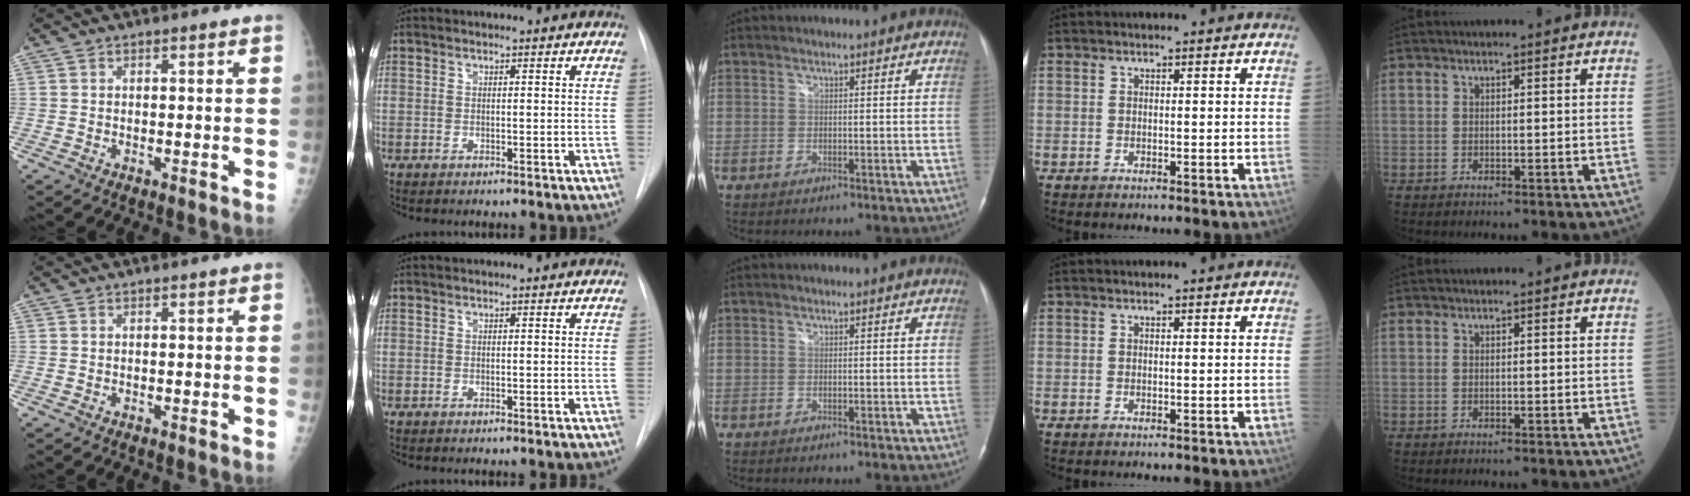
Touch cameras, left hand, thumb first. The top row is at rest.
{}